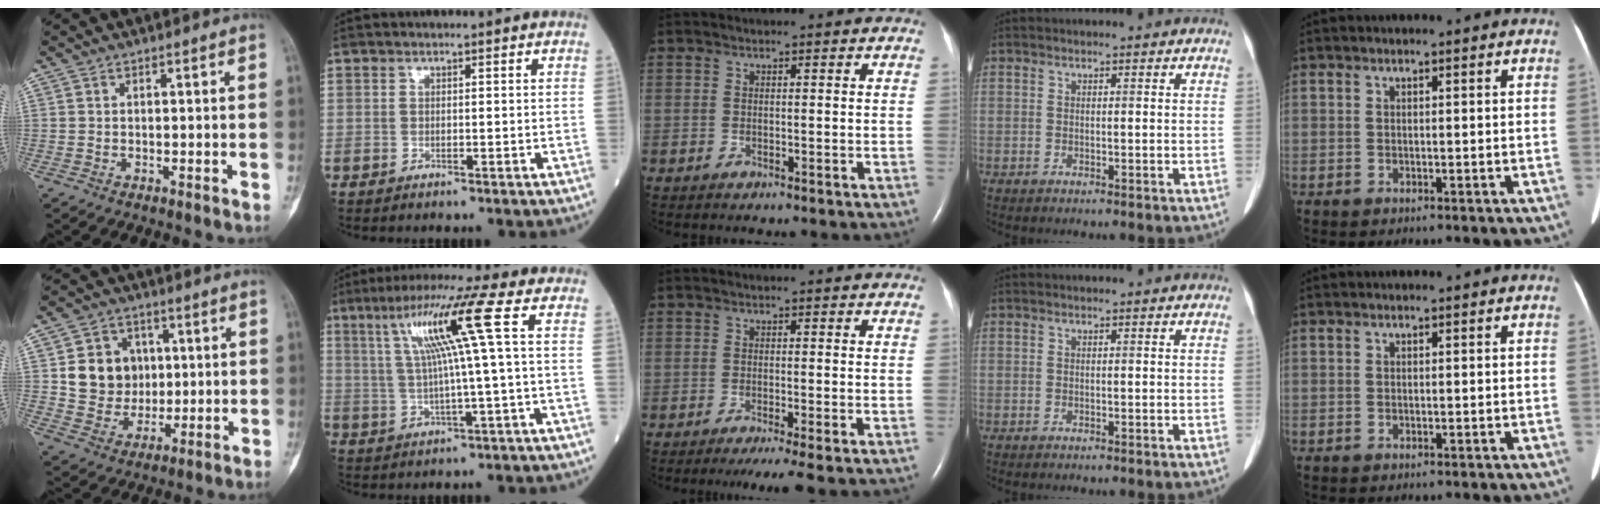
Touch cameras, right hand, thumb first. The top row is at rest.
{"thumb": {"total": 11.1, "force": [1.7, 9.9, 4.6], "torque": [-0.031, -0.001, 0.038]}, "index": {"total": 10.7, "force": [3.1, -1.8, 10.1], "torque": [-0.179, 0.023, 0.062]}, "middle": {"total": 4.3, "force": [-3.1, -0.5, 3.0], "torque": [-0.040, -0.014, -0.050]}}